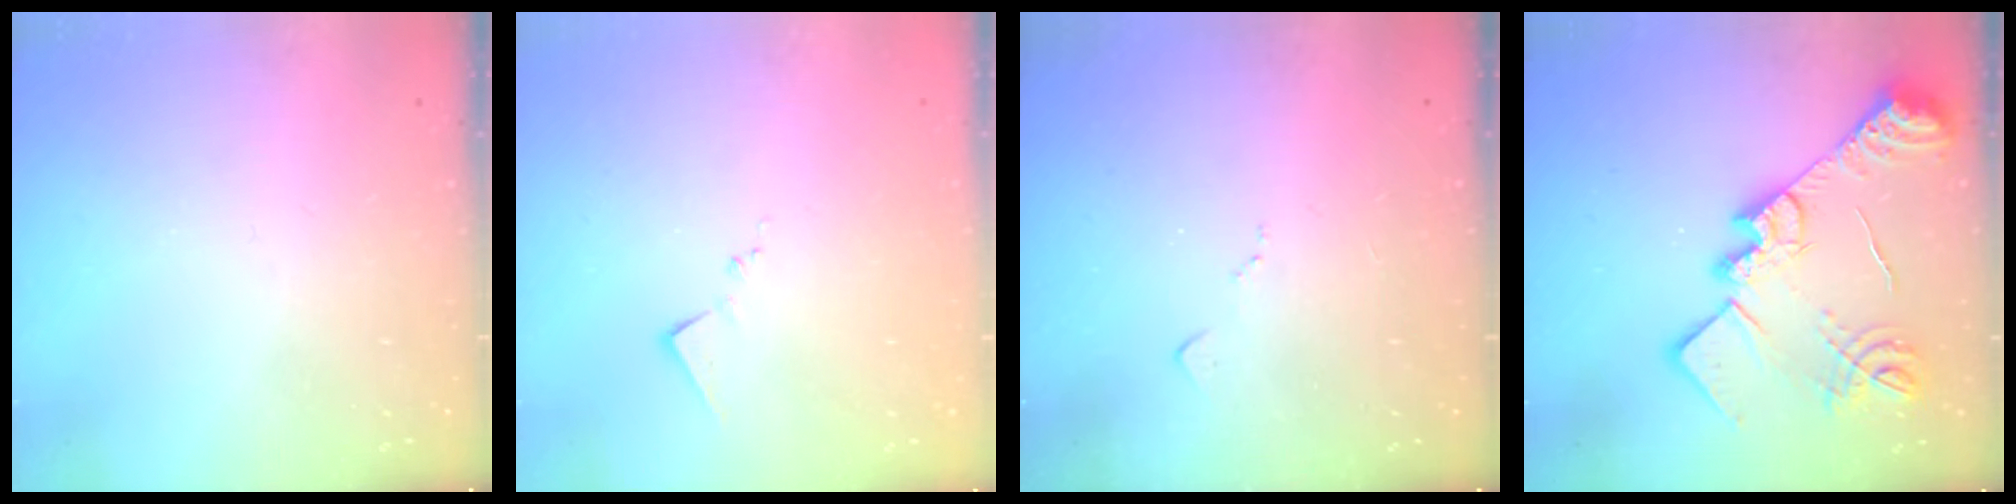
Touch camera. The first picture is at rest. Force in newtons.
{"total": 8.2, "press": 8.2, "slide": 0.3}
{"total": 6.2, "press": 6.1, "slide": 0.8}
{"total": 23.7, "press": 23.7, "slide": 1.4}